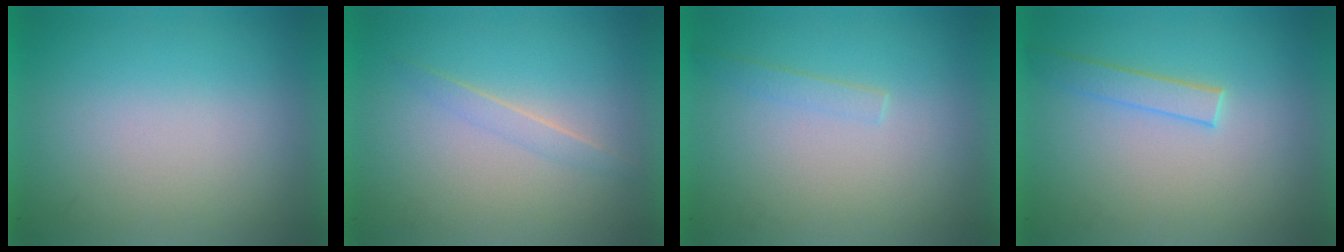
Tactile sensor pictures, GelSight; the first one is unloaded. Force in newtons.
{"total": 1.1}
{"total": 1.1}
{"total": 1.5}